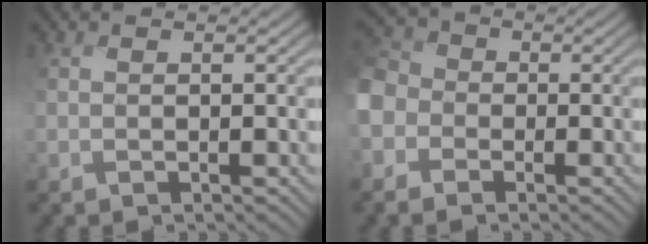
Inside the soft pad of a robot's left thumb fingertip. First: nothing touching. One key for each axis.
{"total": 7.8, "fx": -2.9, "fy": 6.5, "fz": 3.1, "tx": -0.121, "ty": -0.019, "tz": -0.091}